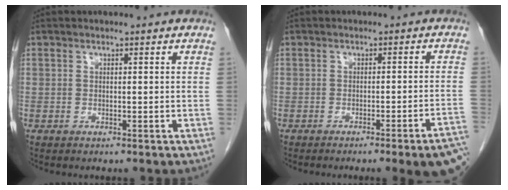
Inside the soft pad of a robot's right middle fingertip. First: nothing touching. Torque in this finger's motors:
{"motor_torque": [1.08, -1.06, 0.13, 0.05]}